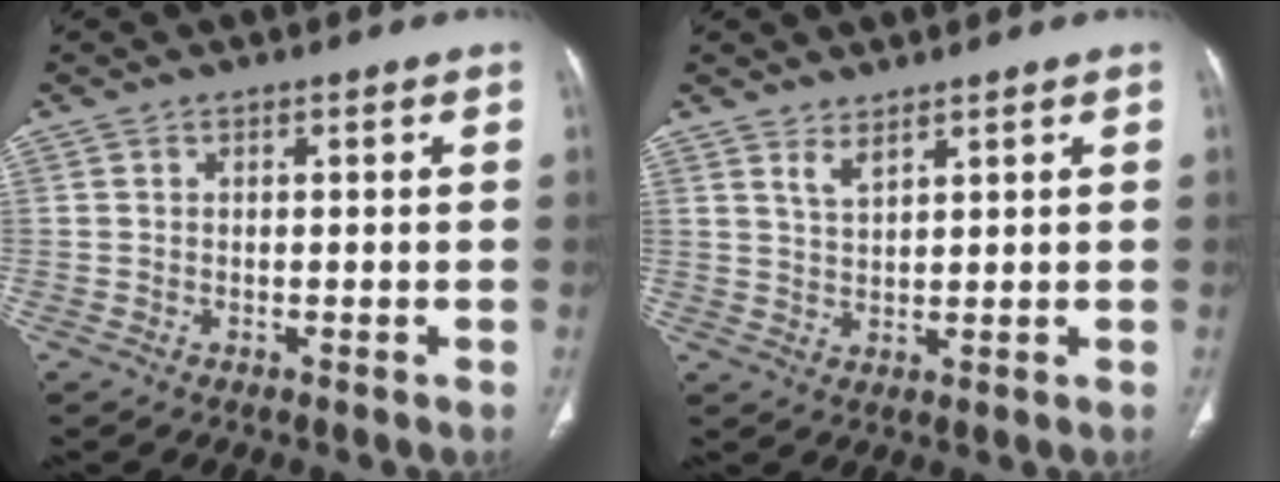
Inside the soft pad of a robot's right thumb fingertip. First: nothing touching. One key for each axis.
{"total": 2.8, "fx": 2.1, "fy": 0.9, "fz": 1.5, "tx": -0.028, "ty": -0.018, "tz": 0.050}